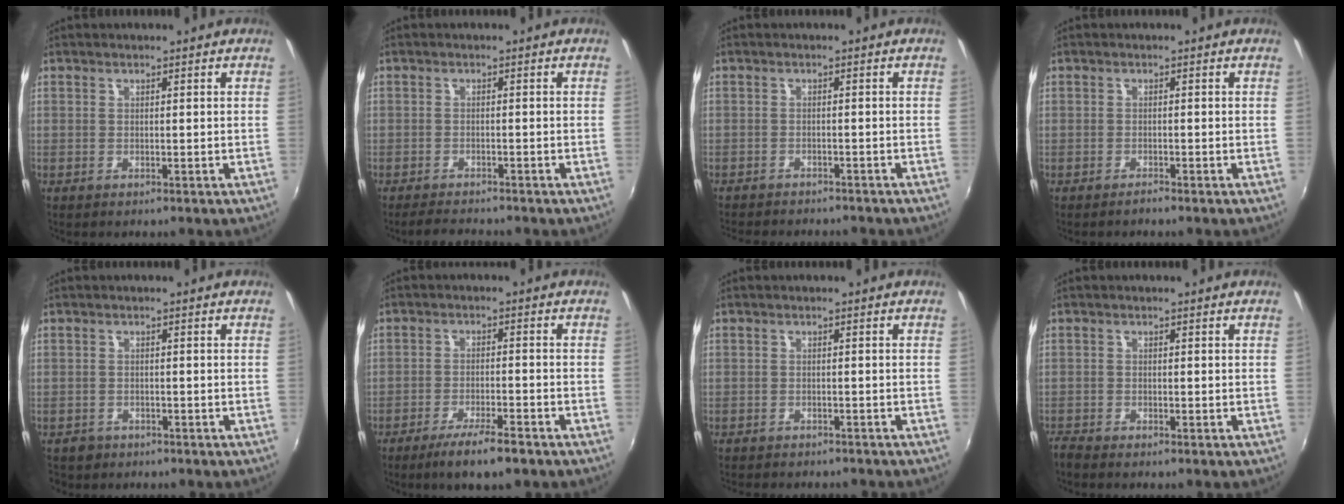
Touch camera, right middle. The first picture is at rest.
{"total": 3.8, "force": [-3.5, 0.4, 1.2], "torque": [-0.037, -0.006, -0.057]}
{"total": 7.6, "force": [-6.9, 1.6, 2.7], "torque": [-0.066, -0.016, -0.100]}
{"total": 0.8, "force": [-0.8, 0.1, 0.1], "torque": [-0.004, 0.001, -0.016]}
{"total": 2.6, "force": [-1.6, 1.9, 0.4], "torque": [-0.017, -0.002, -0.025]}
{"total": 7.2, "force": [-5.2, 0.9, 4.9], "torque": [-0.105, -0.009, -0.087]}
{"total": 5.0, "force": [-4.6, 1.1, 1.7], "torque": [-0.045, -0.013, -0.066]}
{"total": 1.8, "force": [-1.8, -0.1, 0.4], "torque": [-0.018, -0.007, -0.035]}